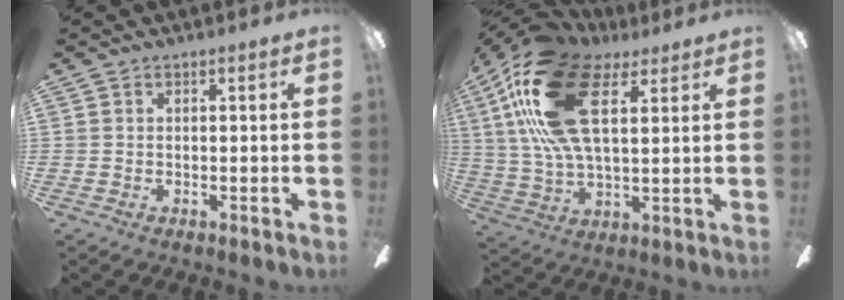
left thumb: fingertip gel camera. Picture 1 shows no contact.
{"total": 24.9, "force": [10.9, 11.7, 19.1], "torque": [-0.405, -0.015, 0.184]}